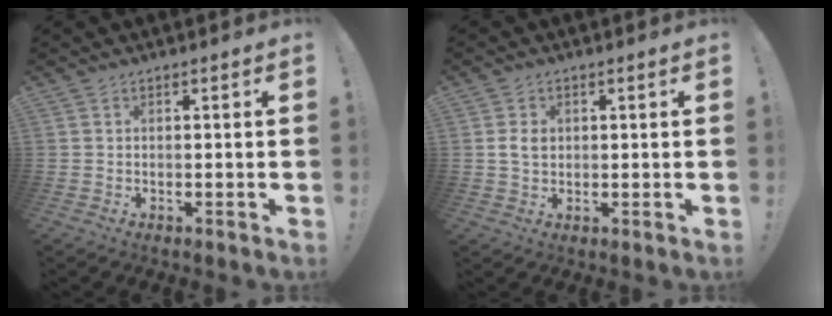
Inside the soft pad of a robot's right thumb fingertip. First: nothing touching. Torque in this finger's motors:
{"motor_torque": [0.00, 0.02, 0.00, 0.00, 0.00]}